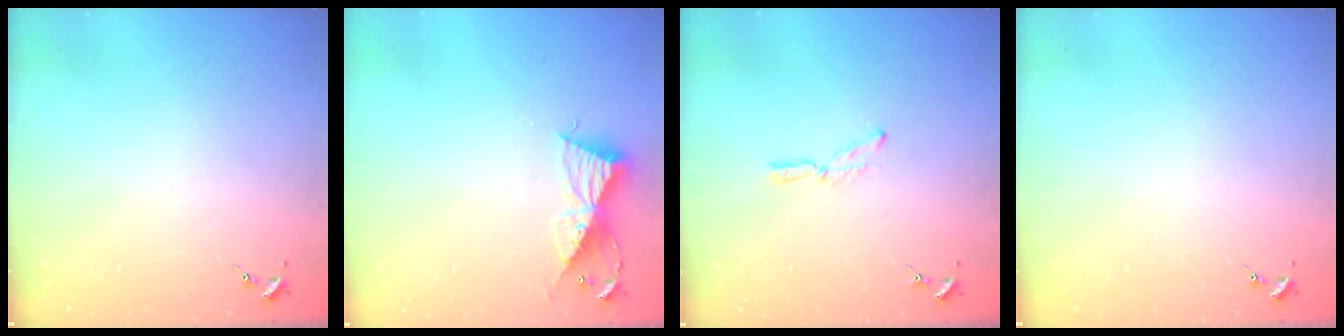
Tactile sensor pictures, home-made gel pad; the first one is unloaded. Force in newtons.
{"total": 9.3, "press": 9.3, "slide": 0.7}
{"total": 6.4, "press": 6.4, "slide": 0.3}
{"total": 0.0}